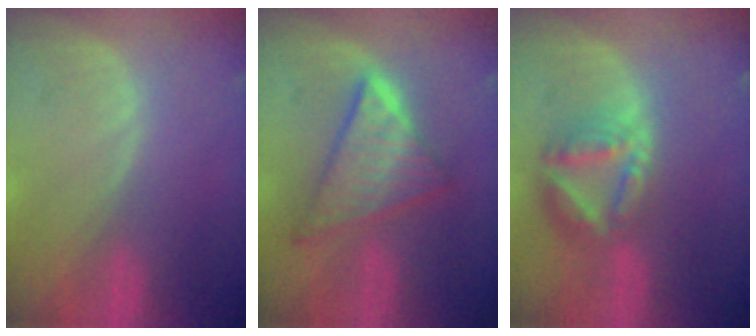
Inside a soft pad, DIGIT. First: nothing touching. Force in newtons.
{"total": 9.0, "press": 9.0, "slide": 0.6}
{"total": 8.4, "press": 7.3, "slide": 4.1}